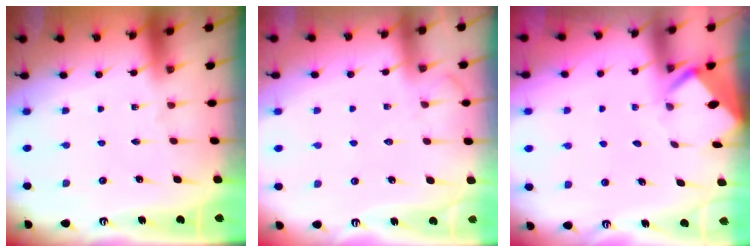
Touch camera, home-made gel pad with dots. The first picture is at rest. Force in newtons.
{"total": 5.5, "press": 5.4, "slide": 0.8}
{"total": 3.1, "press": 3.1, "slide": 0.2}